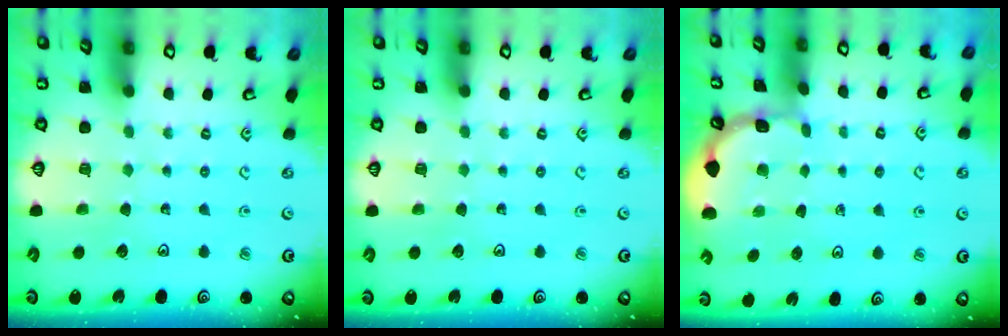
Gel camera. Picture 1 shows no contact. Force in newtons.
{"total": 0.0}
{"total": 1.7, "press": 1.7, "slide": 0.1}